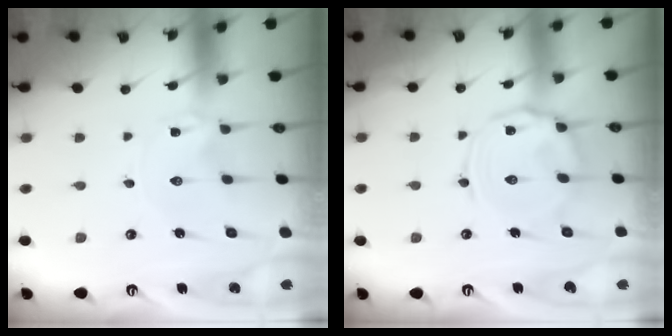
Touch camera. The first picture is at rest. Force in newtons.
{"total": 9.0, "press": 9.0, "slide": 0.8}